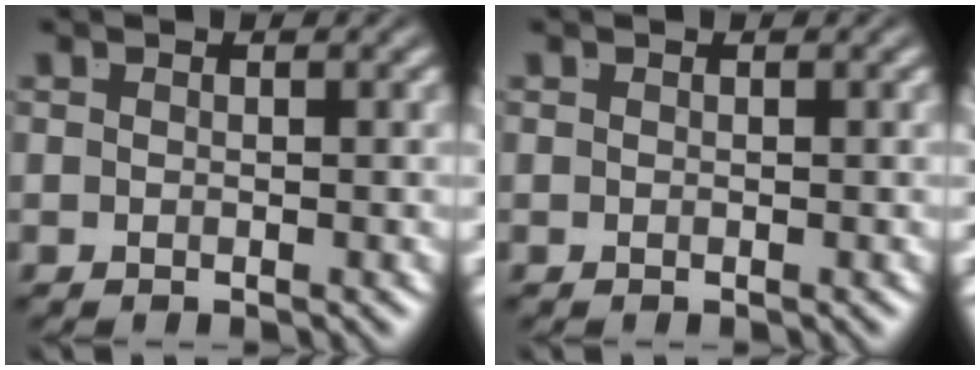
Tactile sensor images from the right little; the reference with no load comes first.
{"total": 0.0}